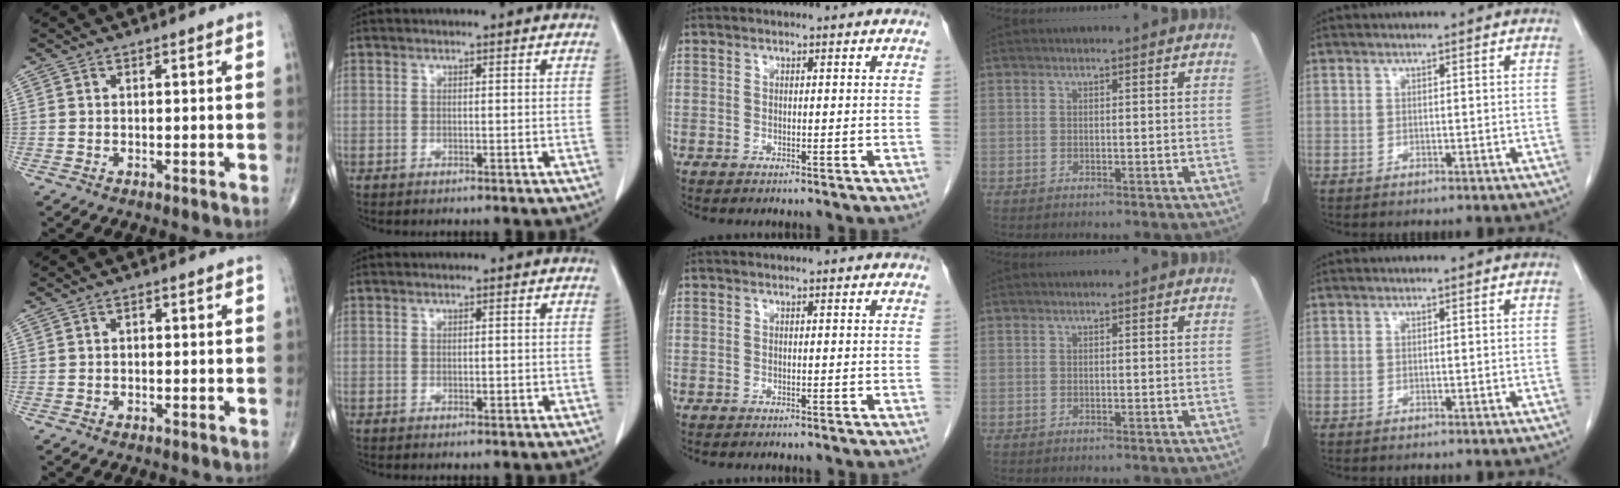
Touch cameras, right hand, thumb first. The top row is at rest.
{"thumb": {"total": 0.8, "force": [0.0, 0.6, 0.5], "torque": [-0.001, 0.004, -0.003]}, "index": {"total": 0.8, "force": [-0.1, 0.5, 0.7], "torque": [-0.006, 0.001, 0.003]}}